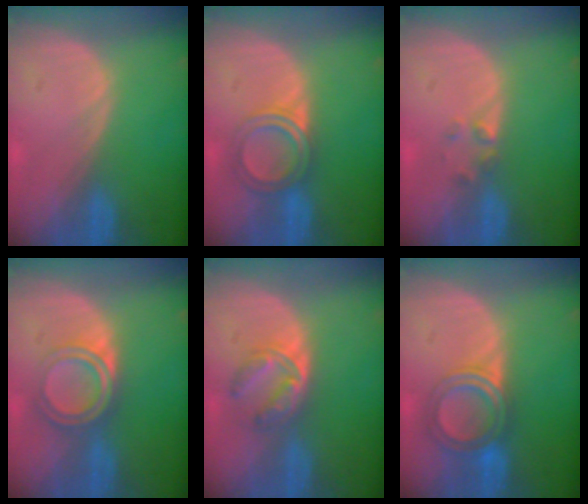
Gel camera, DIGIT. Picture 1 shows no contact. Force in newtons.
{"total": 4.8, "press": 4.6, "slide": 1.3}
{"total": 1.6, "press": 1.4, "slide": 0.9}
{"total": 5.5, "press": 5.0, "slide": 2.3}
{"total": 5.3, "press": 5.1, "slide": 1.3}
{"total": 5.7, "press": 5.6, "slide": 1.3}